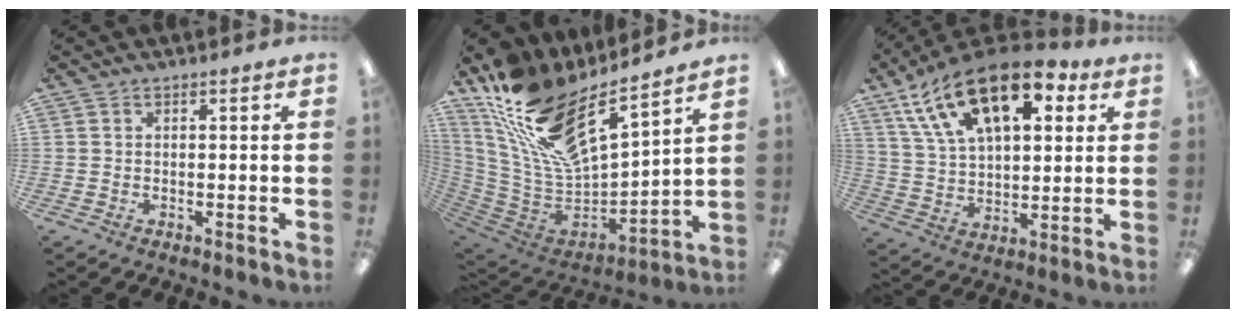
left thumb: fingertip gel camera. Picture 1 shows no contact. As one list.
[{"total": 19.5, "force": [13.2, 7.7, 12.2], "torque": [-0.242, -0.093, 0.233]}, {"total": 21.3, "force": [11.4, 10.8, 14.4], "torque": [-0.251, -0.046, 0.201]}]